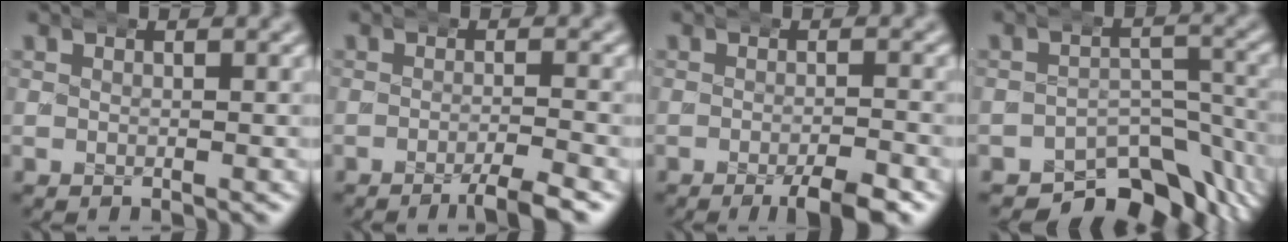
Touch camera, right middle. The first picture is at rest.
{"total": 2.7, "force": [-1.7, -0.1, 2.1], "torque": [-0.032, 0.006, -0.037]}
{"total": 3.6, "force": [-2.1, 0.6, 2.9], "torque": [-0.036, 0.003, -0.038]}
{"total": 9.7, "force": [-7.1, 4.7, 4.6], "torque": [-0.052, -0.019, -0.104]}